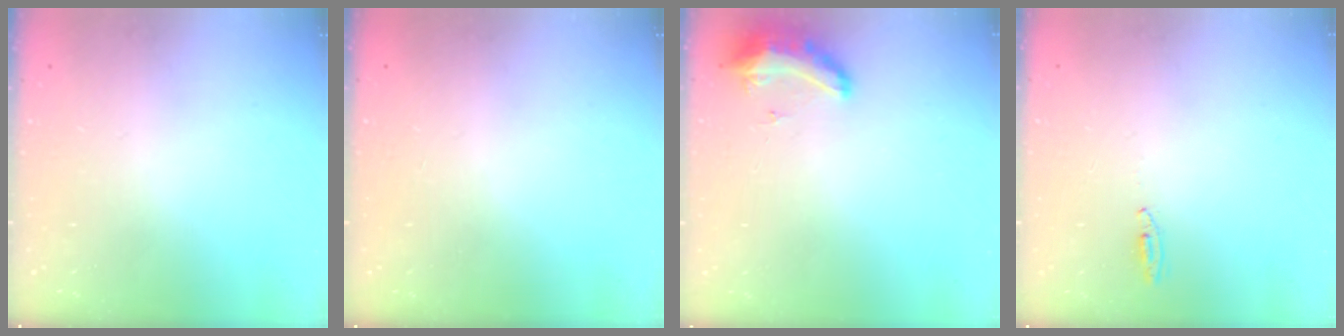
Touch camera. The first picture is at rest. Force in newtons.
{"total": 0.0}
{"total": 8.7, "press": 8.5, "slide": 1.6}
{"total": 2.7, "press": 2.5, "slide": 1.0}